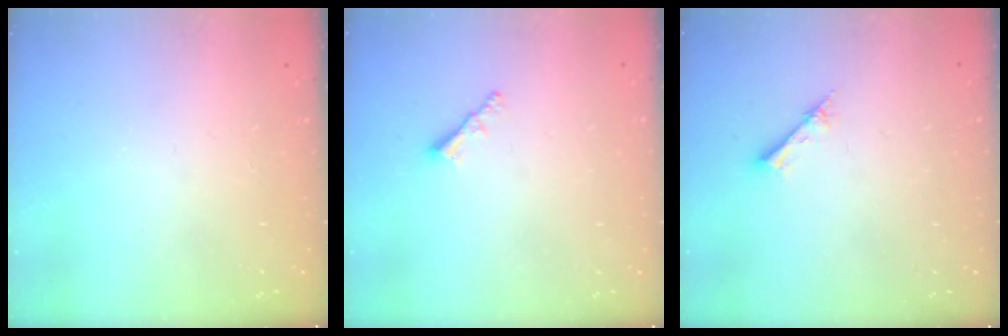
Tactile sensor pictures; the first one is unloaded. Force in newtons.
{"total": 2.1, "press": 2.0, "slide": 0.5}
{"total": 2.1, "press": 2.1, "slide": 0.2}